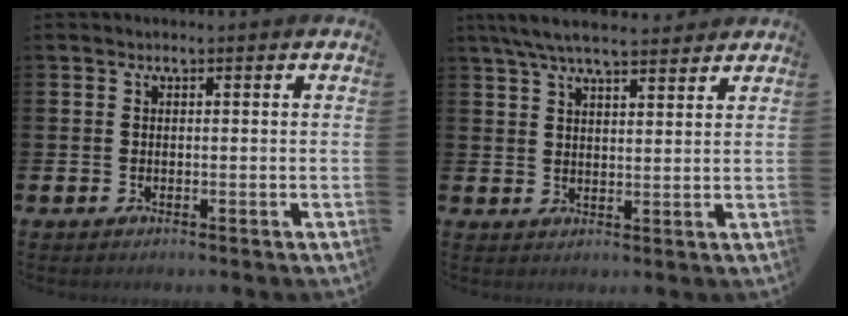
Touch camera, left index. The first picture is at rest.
{"total": 6.3, "force": [5.8, 1.1, 2.2], "torque": [-0.055, -0.017, 0.105]}